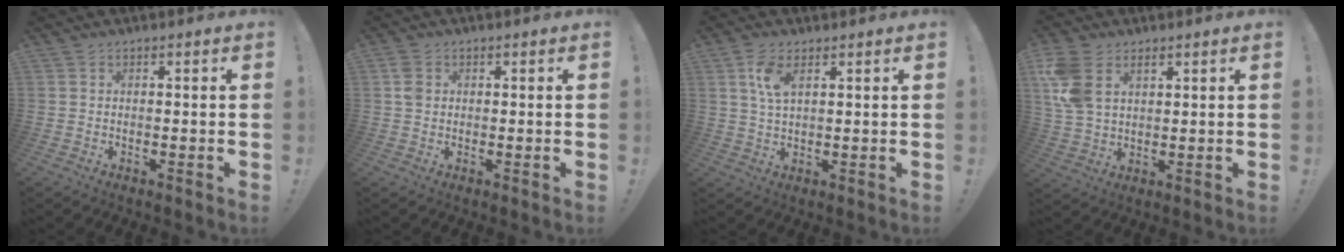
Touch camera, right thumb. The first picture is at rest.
{"total": 3.3, "force": [0.9, 2.6, 1.9], "torque": [-0.032, 0.005, 0.019]}
{"total": 6.2, "force": [2.6, 2.8, 4.9], "torque": [-0.089, 0.000, 0.047]}
{"total": 10.1, "force": [4.5, 6.6, 6.1], "torque": [-0.129, -0.009, 0.087]}